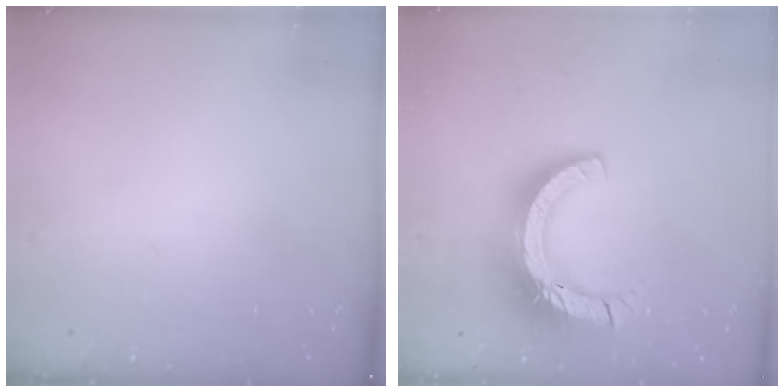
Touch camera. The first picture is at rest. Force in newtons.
{"total": 16.1, "press": 16.0, "slide": 1.5}